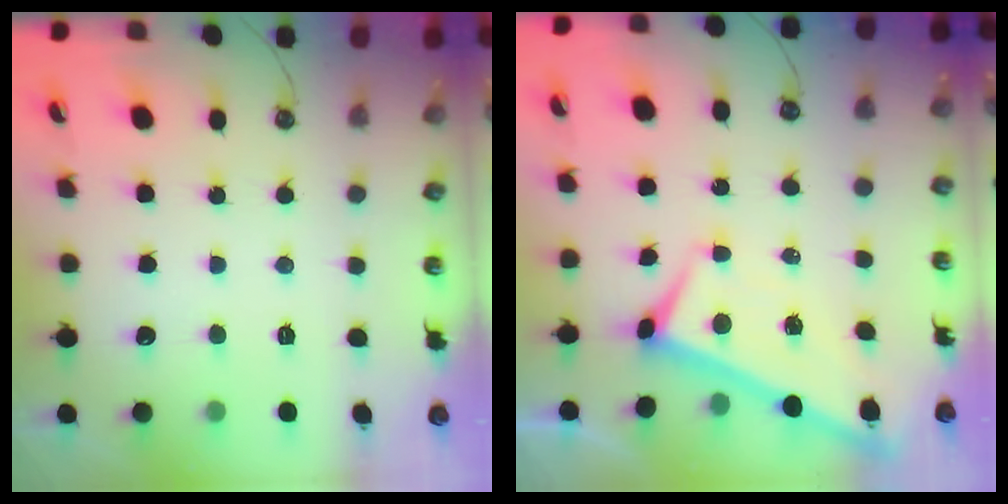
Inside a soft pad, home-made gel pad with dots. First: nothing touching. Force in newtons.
{"total": 2.2, "press": 2.2, "slide": 0.3}